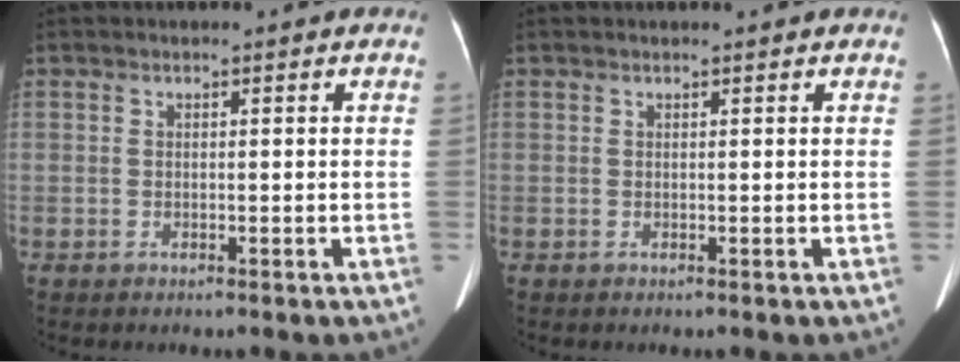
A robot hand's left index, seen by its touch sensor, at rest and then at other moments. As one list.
[{"total": 0.7, "force": [0.7, 0.1, 0.2], "torque": [-0.006, 0.007, 0.008]}]